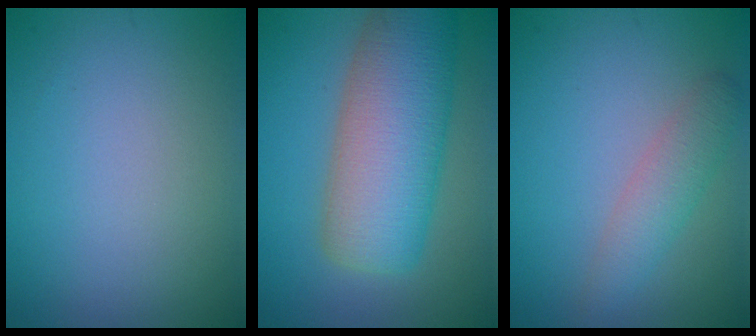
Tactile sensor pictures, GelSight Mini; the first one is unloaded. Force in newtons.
{"total": 10.0, "press": 9.9, "slide": 0.7}
{"total": 2.5, "press": 2.5, "slide": 0.2}